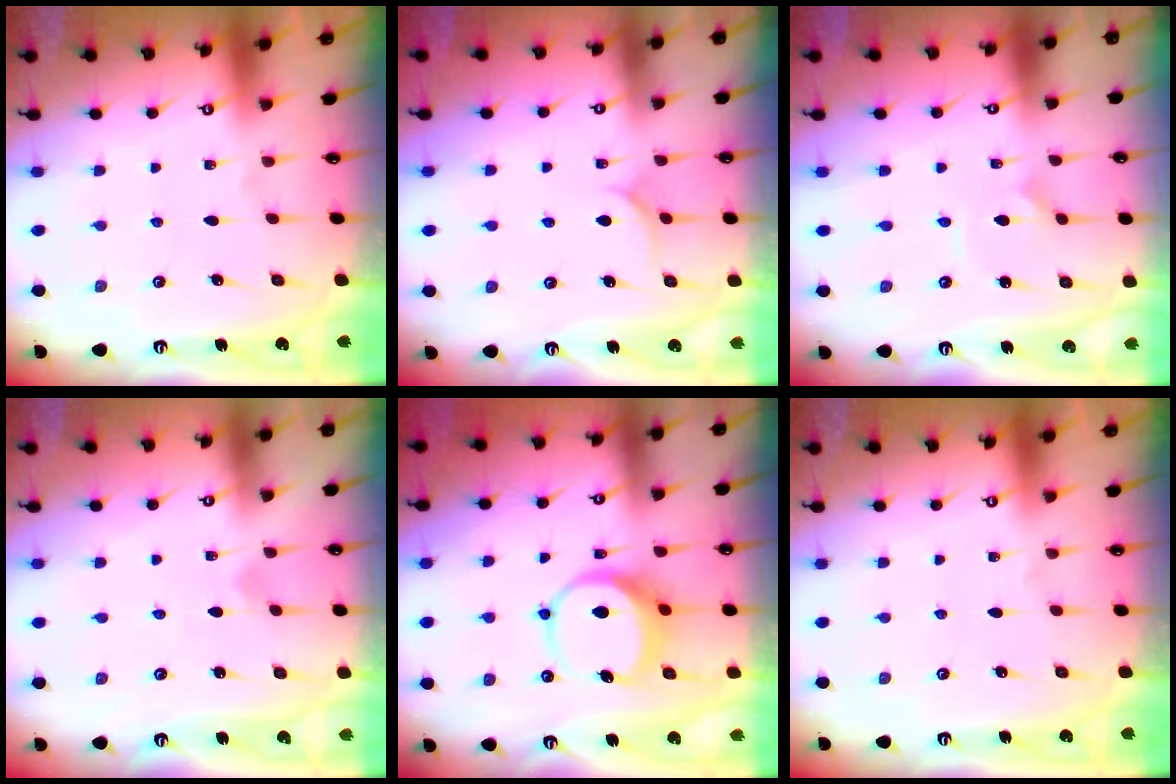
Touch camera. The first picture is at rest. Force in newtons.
{"total": 5.8, "press": 5.8, "slide": 0.4}
{"total": 2.9, "press": 2.9, "slide": 0.4}
{"total": 1.9, "press": 1.9, "slide": 0.1}
{"total": 8.4, "press": 8.3, "slide": 1.2}
{"total": 0.0}